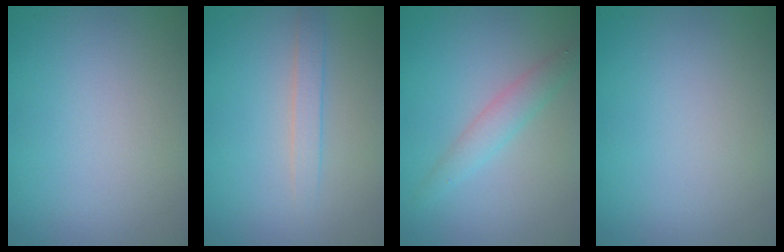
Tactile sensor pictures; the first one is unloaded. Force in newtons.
{"total": 1.5, "press": 1.5, "slide": 0.1}
{"total": 2.2, "press": 2.2, "slide": 0.0}
{"total": 0.0}